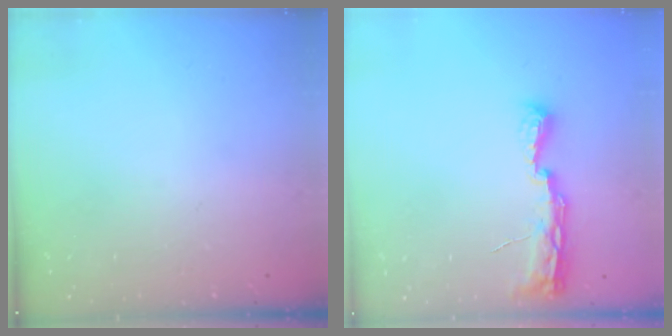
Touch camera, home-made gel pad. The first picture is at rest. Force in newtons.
{"total": 8.5, "press": 8.5, "slide": 1.2}